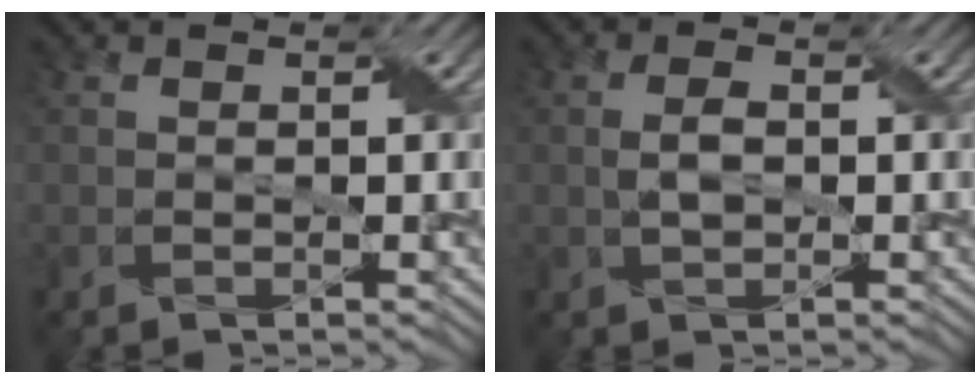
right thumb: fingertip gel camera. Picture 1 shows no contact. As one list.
[{"total": 2.5, "force": [-0.1, 1.3, 2.2], "torque": [-0.046, 0.003, -0.003]}]